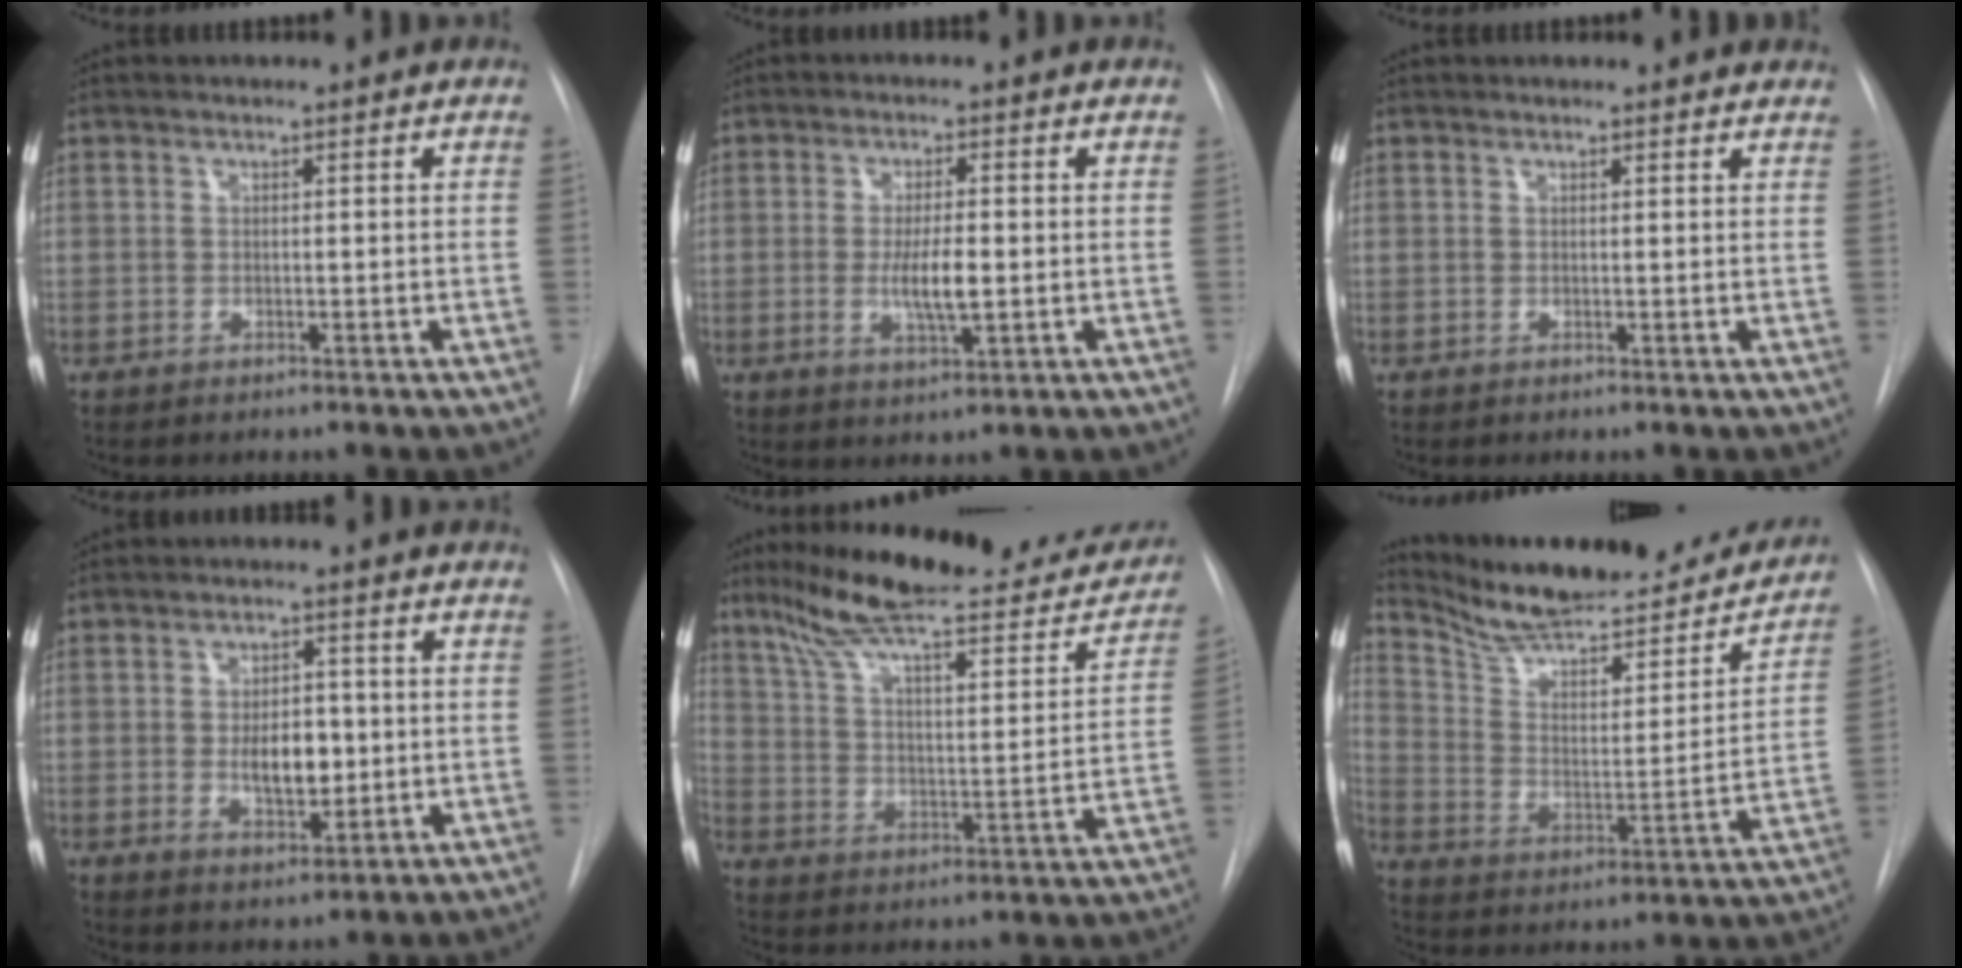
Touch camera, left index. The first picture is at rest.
{"total": 5.5, "force": [-1.7, 1.0, 5.1], "torque": [-0.095, -0.013, -0.024]}
{"total": 3.4, "force": [3.3, 0.6, 0.7], "torque": [-0.007, 0.008, 0.023]}
{"total": 6.2, "force": [-1.5, 3.0, 5.3], "torque": [-0.083, -0.006, -0.014]}
{"total": 24.7, "force": [20.5, 4.8, 12.9], "torque": [-0.193, -0.015, 0.292]}
{"total": 24.7, "force": [22.0, 4.9, 10.2], "torque": [-0.148, -0.046, 0.312]}